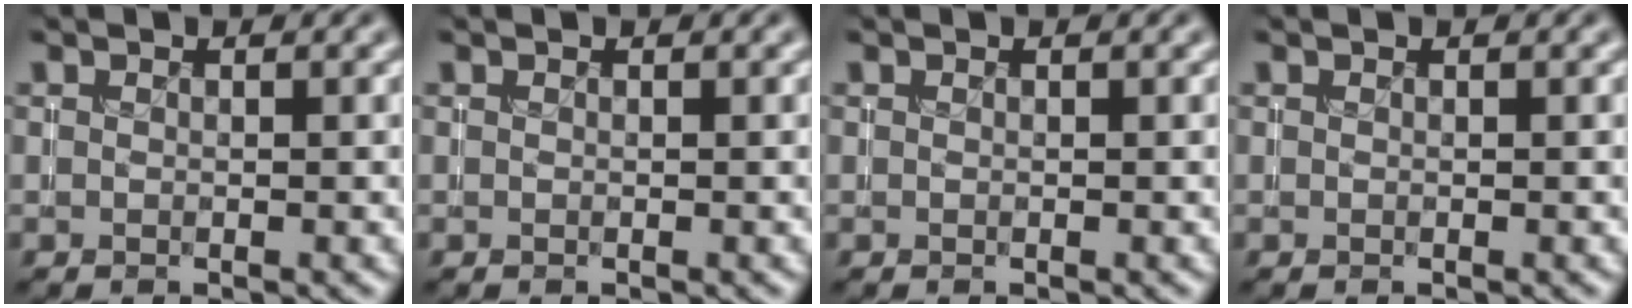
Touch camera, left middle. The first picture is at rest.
{"total": 0.0}
{"total": 0.0}
{"total": 0.0}